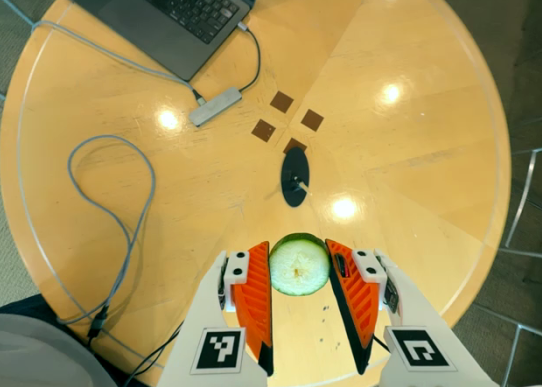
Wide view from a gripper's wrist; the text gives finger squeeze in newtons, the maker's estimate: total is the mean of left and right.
{"total": 8.7, "left": 9.0, "right": 8.5}